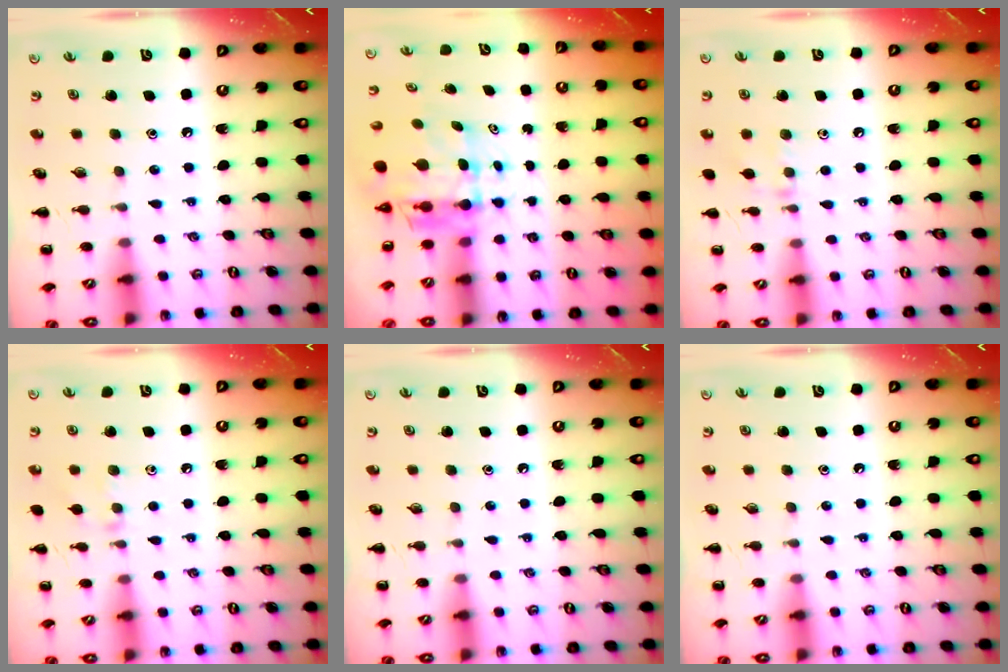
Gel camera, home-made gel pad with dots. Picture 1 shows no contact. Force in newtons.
{"total": 6.3, "press": 6.2, "slide": 1.5}
{"total": 6.6, "press": 6.3, "slide": 2.0}
{"total": 6.6, "press": 6.2, "slide": 2.2}
{"total": 0.0}
{"total": 0.0}